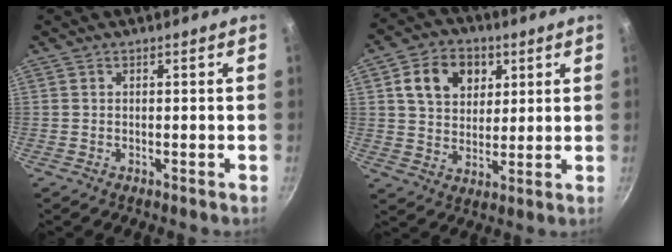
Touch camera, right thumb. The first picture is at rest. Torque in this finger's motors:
{"motor_torque": [-0.37, 0.67, 0.16, 0.08, 0.07]}